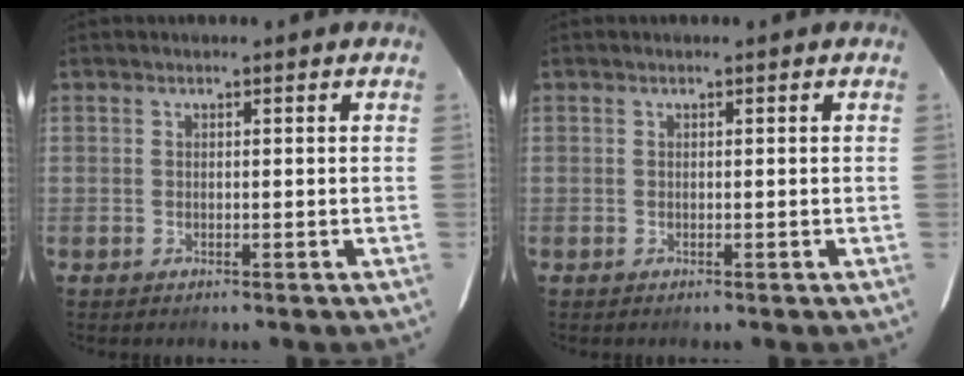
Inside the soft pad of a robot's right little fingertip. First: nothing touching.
{"total": 0.0}